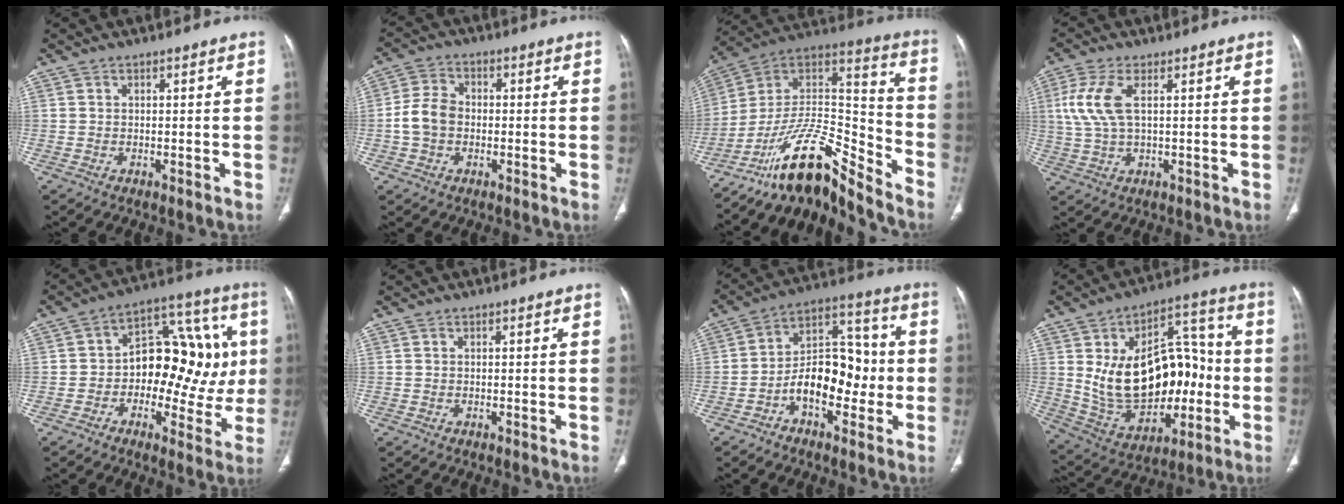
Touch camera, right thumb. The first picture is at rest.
{"total": 6.6, "force": [-0.9, 5.0, 4.1], "torque": [-0.077, 0.020, -0.023]}
{"total": 17.0, "force": [-14.5, 3.7, 7.9], "torque": [-0.113, 0.131, -0.260]}
{"total": 7.9, "force": [1.9, 3.2, 6.9], "torque": [-0.181, 0.003, 0.043]}
{"total": 19.2, "force": [0.5, 11.5, 15.3], "torque": [-0.151, 0.040, 0.007]}
{"total": 0.0}
{"total": 13.5, "force": [-3.3, 8.3, 10.1], "torque": [-0.127, 0.049, -0.061]}
{"total": 24.7, "force": [-0.7, 15.5, 19.2], "torque": [-0.273, 0.028, 0.017]}